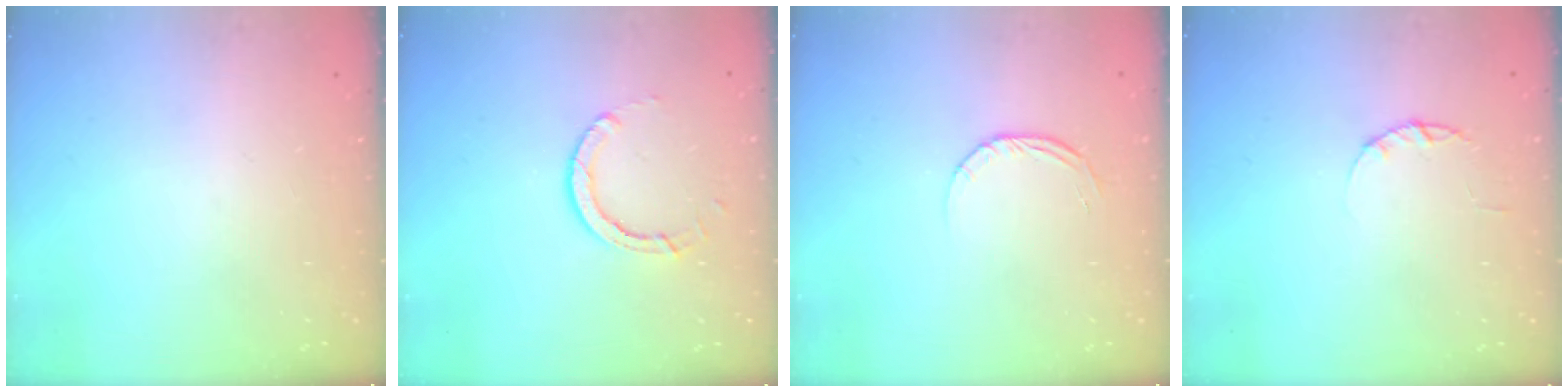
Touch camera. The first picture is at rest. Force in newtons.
{"total": 5.6, "press": 5.6, "slide": 0.2}
{"total": 3.5, "press": 3.5, "slide": 0.3}
{"total": 1.7, "press": 1.7, "slide": 0.3}